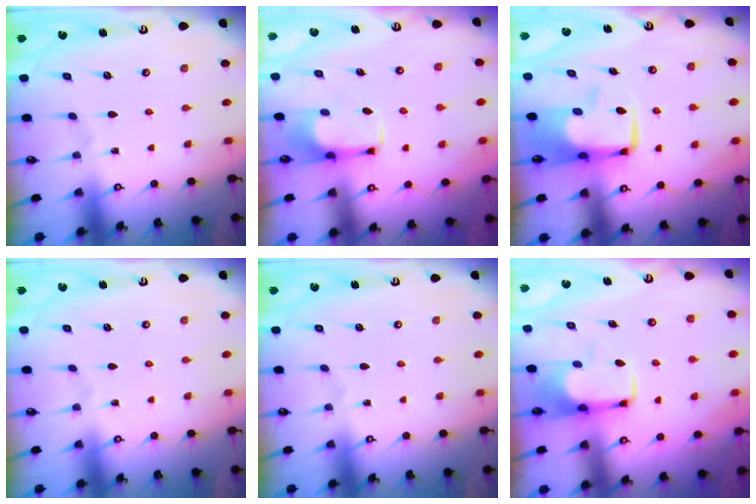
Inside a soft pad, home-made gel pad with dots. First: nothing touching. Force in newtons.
{"total": 2.0, "press": 1.9, "slide": 0.4}
{"total": 7.9, "press": 7.8, "slide": 1.3}
{"total": 0.0}
{"total": 0.0}
{"total": 1.8, "press": 1.8, "slide": 0.4}